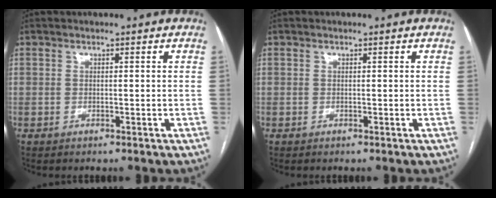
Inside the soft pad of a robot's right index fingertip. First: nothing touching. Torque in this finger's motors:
{"motor_torque": [0.00, 0.00, 0.00, 0.00]}